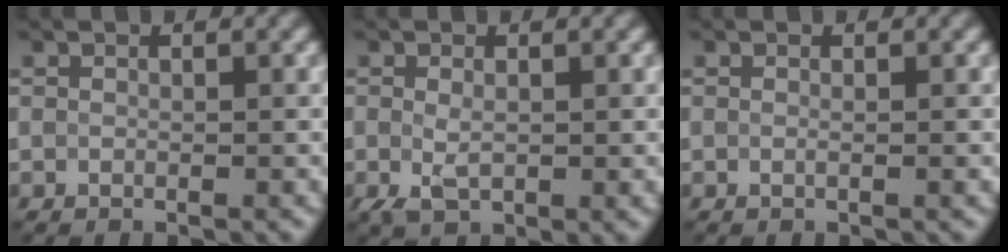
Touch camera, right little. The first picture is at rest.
{"total": 1.8, "force": [-0.6, 1.1, 1.3], "torque": [-0.042, -0.007, -0.006]}
{"total": 0.6, "force": [0.1, 0.4, 0.5], "torque": [0.001, -0.001, -0.015]}